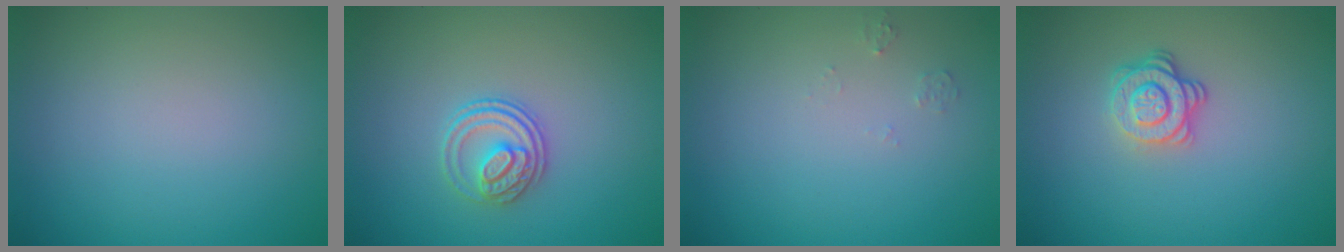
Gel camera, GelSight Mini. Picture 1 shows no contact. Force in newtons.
{"total": 2.8, "press": 2.6, "slide": 1.2}
{"total": 0.7, "press": 0.7, "slide": 0.1}
{"total": 2.9, "press": 2.5, "slide": 1.6}